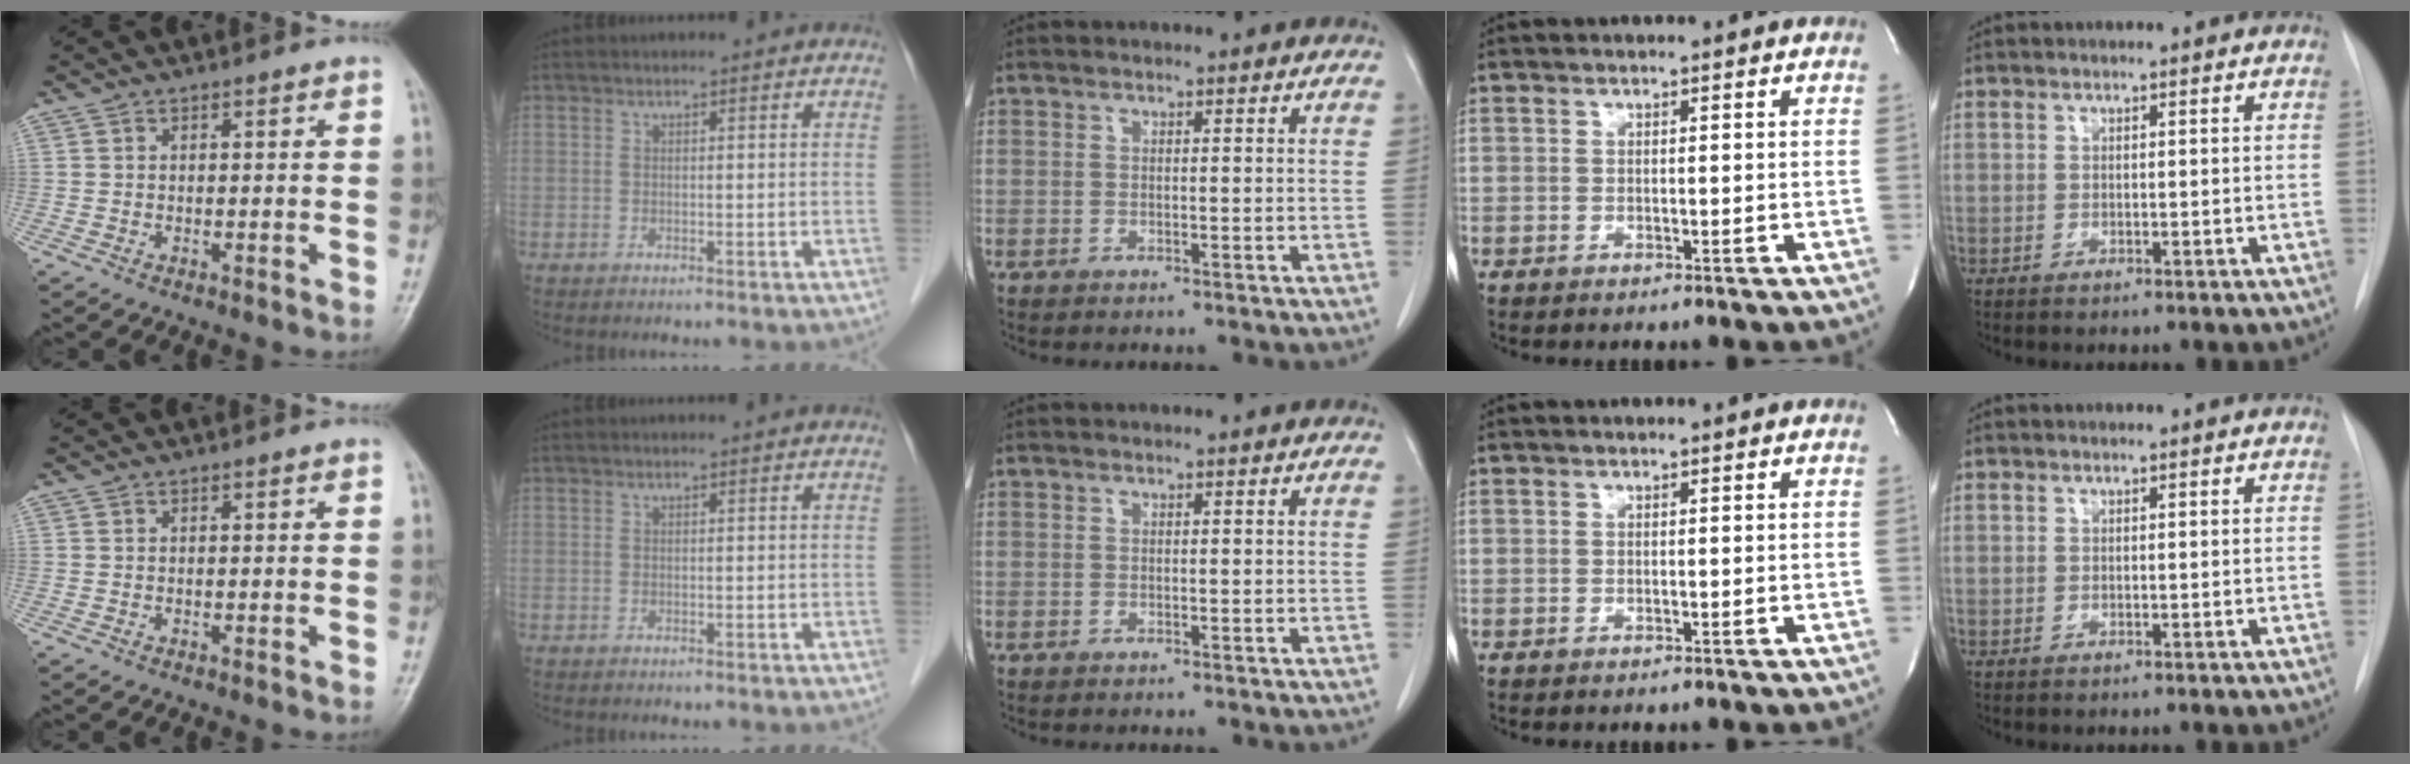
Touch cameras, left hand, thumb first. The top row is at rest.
{}